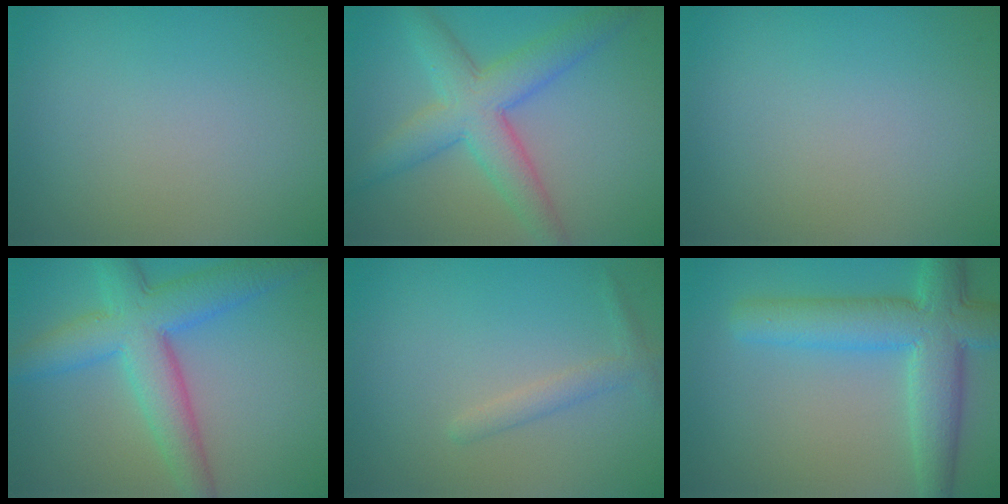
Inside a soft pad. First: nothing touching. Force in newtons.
{"total": 6.3, "press": 6.3, "slide": 0.1}
{"total": 0.0}
{"total": 7.4, "press": 7.4, "slide": 0.3}
{"total": 1.5, "press": 1.5, "slide": 0.1}
{"total": 7.1, "press": 7.1, "slide": 0.3}